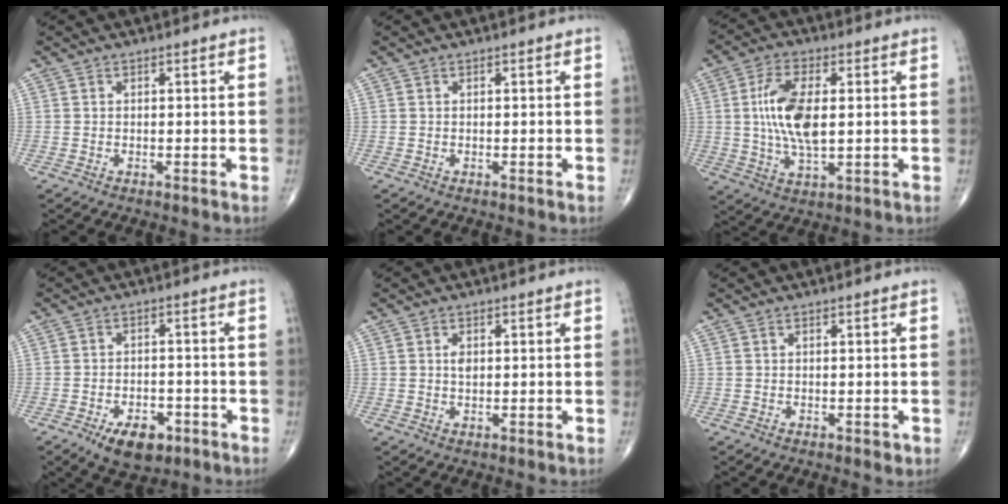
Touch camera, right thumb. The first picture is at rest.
{"total": 0.0}
{"total": 11.7, "force": [1.1, 5.3, 10.4], "torque": [-0.206, -0.005, 0.021]}
{"total": 8.1, "force": [-4.4, 4.4, 5.2], "torque": [-0.067, 0.016, -0.064]}
{"total": 1.7, "force": [0.3, 1.0, 1.3], "torque": [-0.022, -0.001, 0.006]}
{"total": 1.0, "force": [-0.1, 0.6, 0.8], "torque": [-0.006, 0.000, 0.001]}